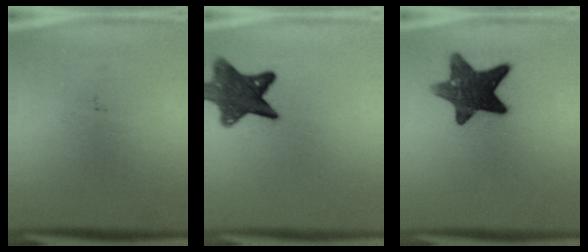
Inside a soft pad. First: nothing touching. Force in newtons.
{"total": 10.8}
{"total": 12.3}